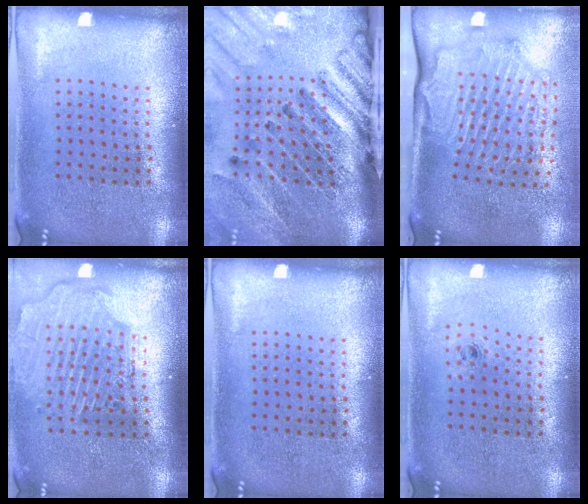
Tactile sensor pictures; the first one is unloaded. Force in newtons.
{"total": 4.3, "press": 3.3, "slide": 2.9}
{"total": 2.1, "press": 2.1, "slide": 0.5}
{"total": 2.7, "press": 2.2, "slide": 1.5}
{"total": 0.0}
{"total": 0.5, "press": 0.3, "slide": 0.4}